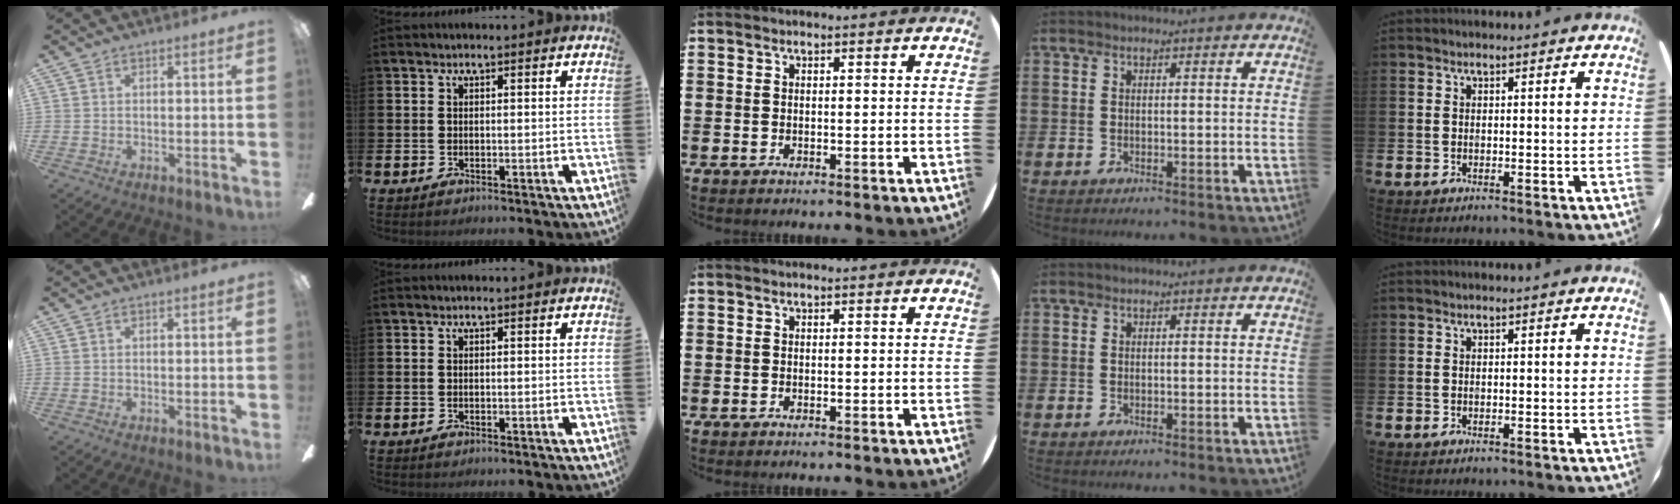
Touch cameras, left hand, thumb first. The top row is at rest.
{}